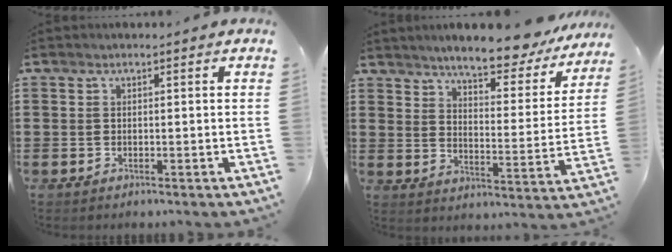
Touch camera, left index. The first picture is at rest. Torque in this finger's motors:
{"motor_torque": [2.14, 0.00, 1.05, 0.21]}